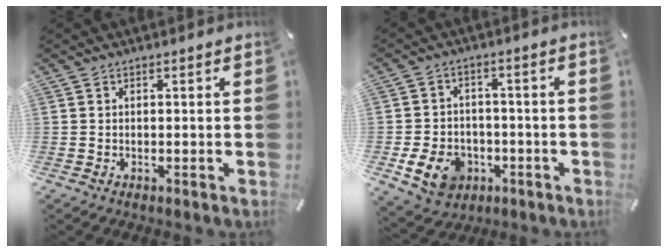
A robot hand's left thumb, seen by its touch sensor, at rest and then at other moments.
{"total": 10.0, "force": [-3.7, 7.8, 5.0], "torque": [-0.102, 0.018, -0.068]}